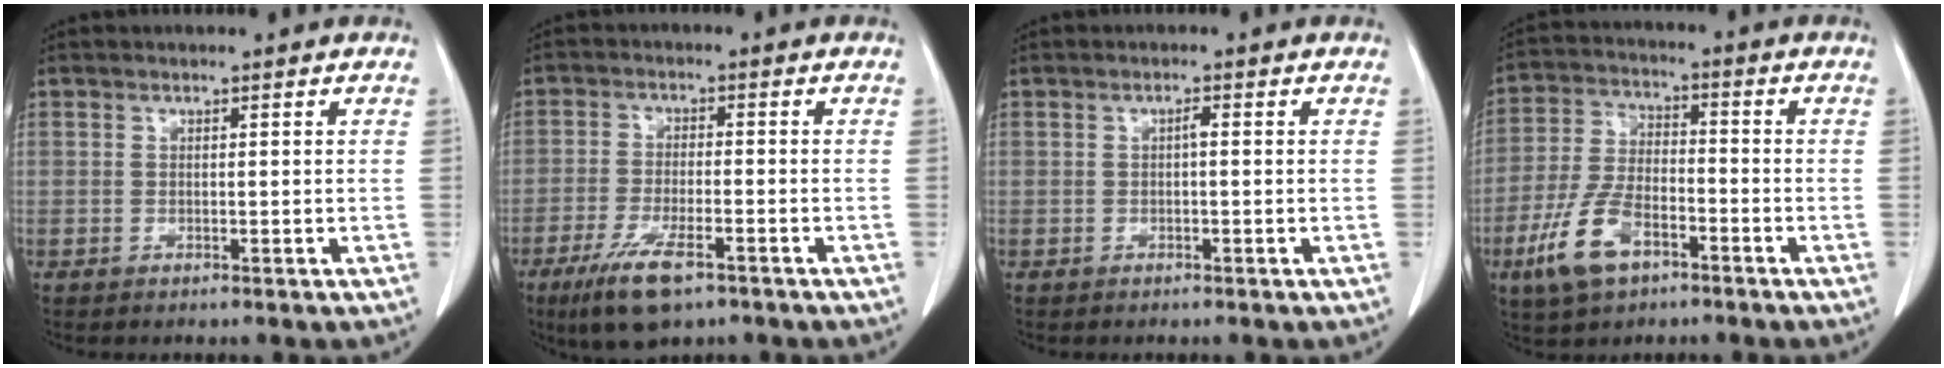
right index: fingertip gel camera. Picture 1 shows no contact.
{"total": 8.4, "force": [-5.2, 2.1, 6.2], "torque": [-0.121, -0.017, -0.088]}
{"total": 0.9, "force": [0.0, 0.2, 0.9], "torque": [-0.014, 0.002, 0.000]}
{"total": 10.2, "force": [-5.4, 4.8, 7.2], "torque": [-0.167, -0.001, -0.103]}